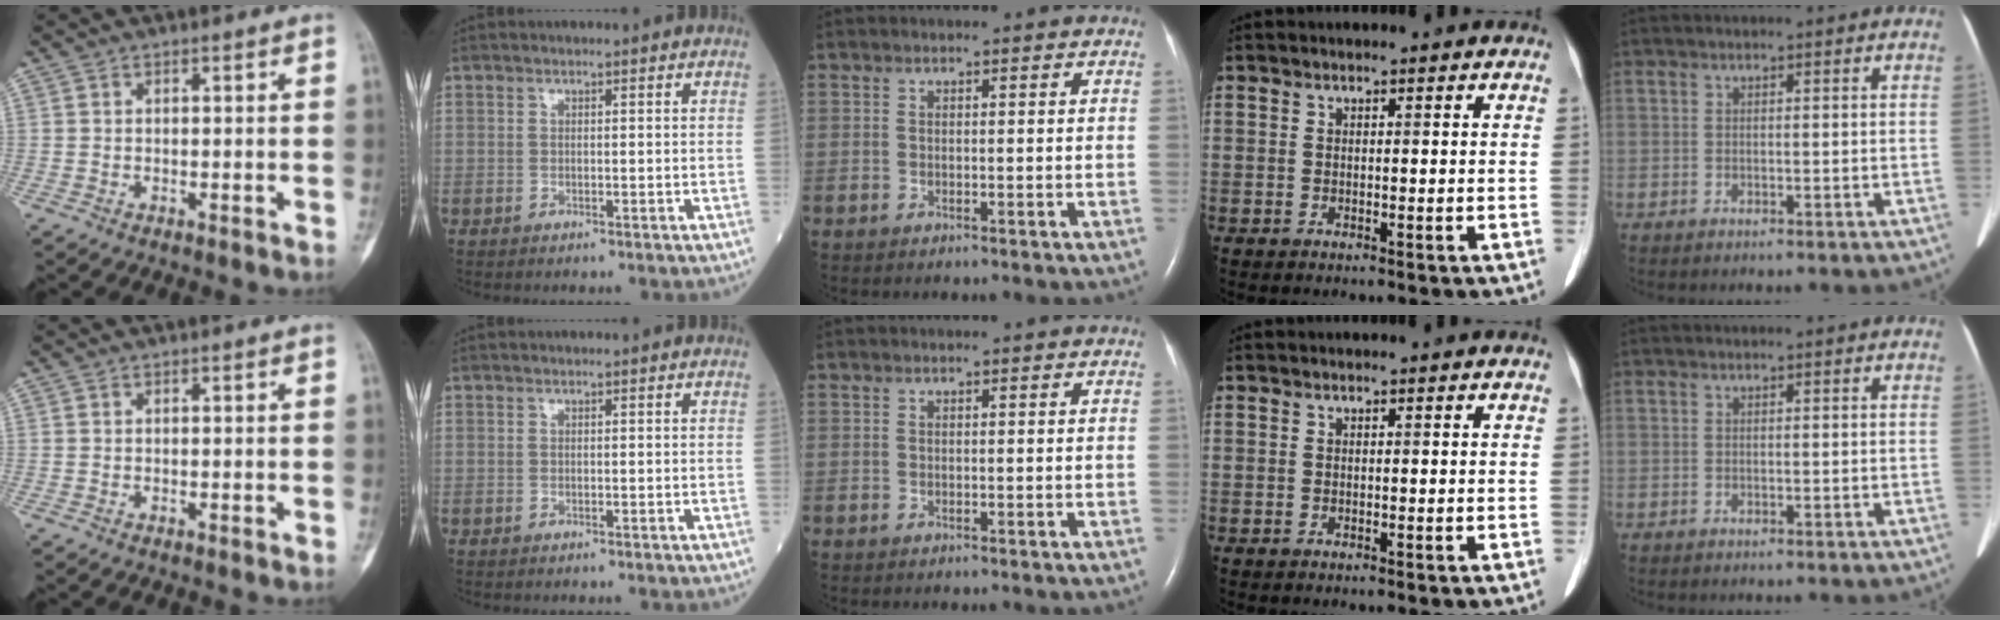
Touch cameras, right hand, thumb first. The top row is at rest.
{}